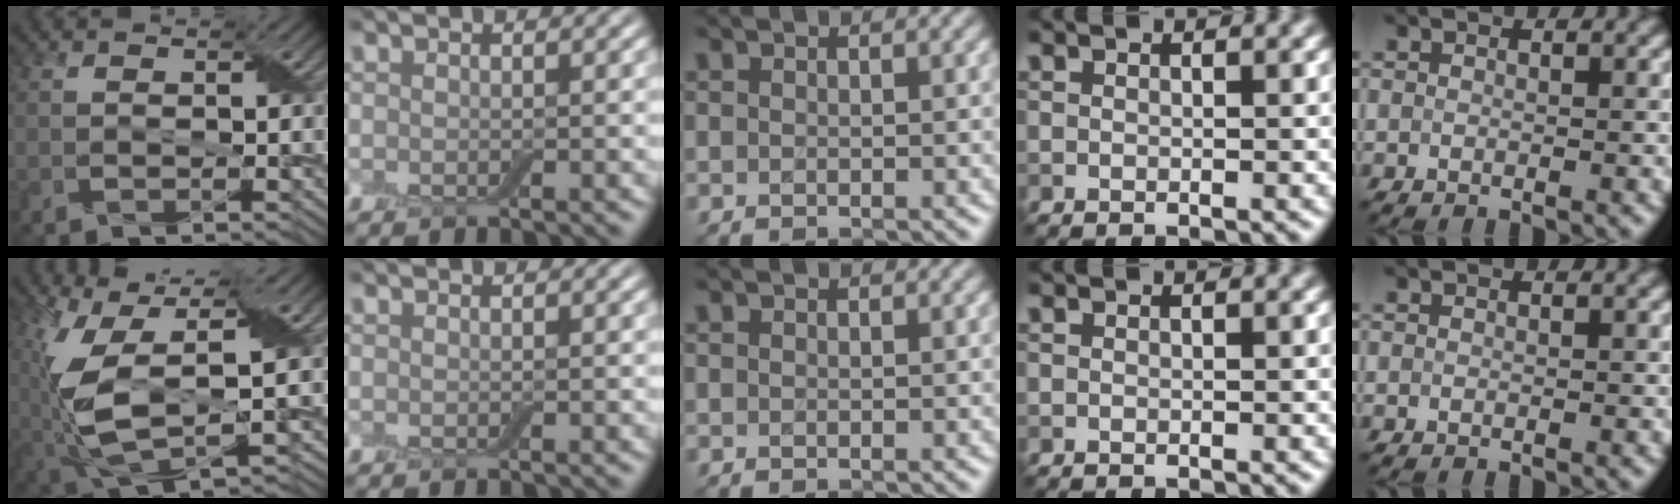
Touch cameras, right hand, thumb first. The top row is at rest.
{"thumb": {"total": 12.4, "force": [0.1, 5.6, 11.0], "torque": [-0.251, -0.022, 0.010]}}